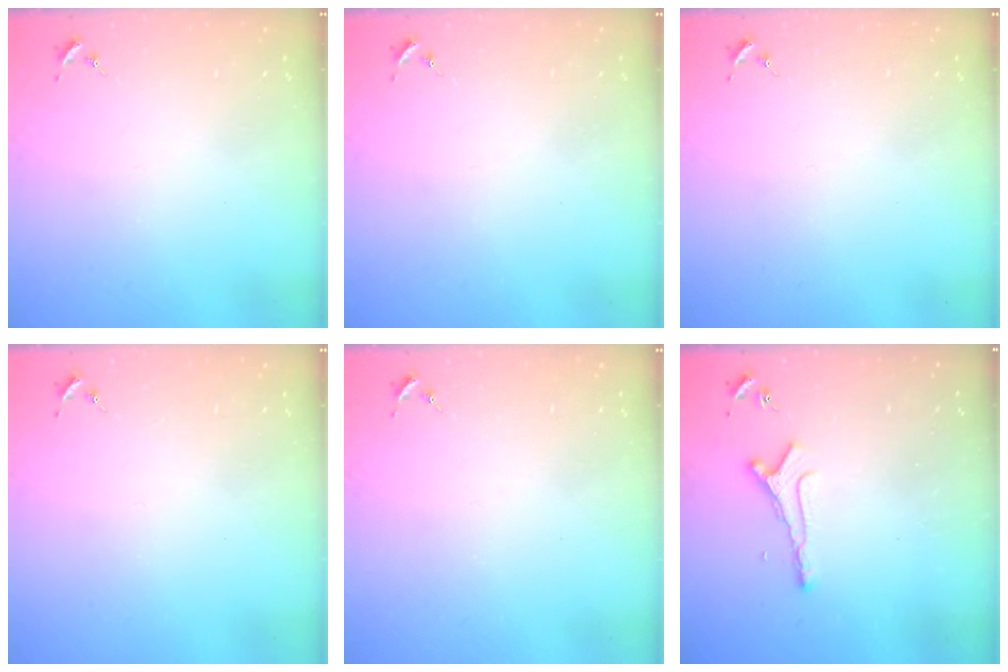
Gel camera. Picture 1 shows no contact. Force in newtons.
{"total": 0.0}
{"total": 0.0}
{"total": 0.0}
{"total": 0.0}
{"total": 4.9, "press": 4.8, "slide": 0.8}